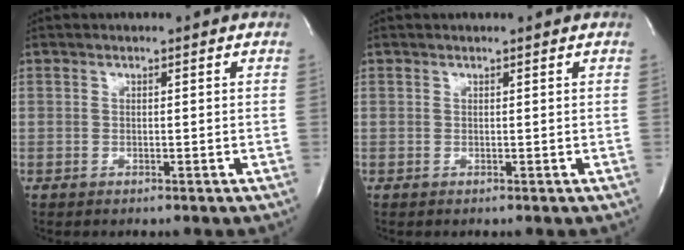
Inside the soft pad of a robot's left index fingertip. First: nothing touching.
{"total": 1.3, "force": [1.2, -0.2, 0.2], "torque": [-0.007, 0.002, 0.016]}